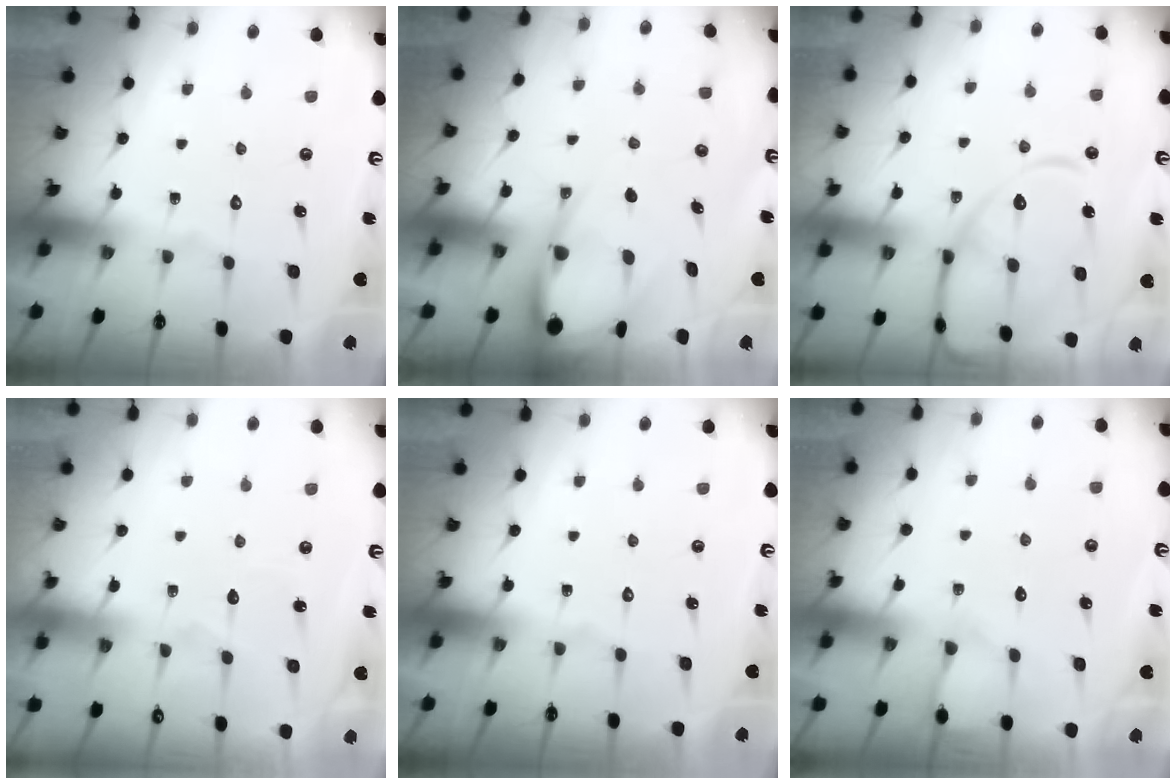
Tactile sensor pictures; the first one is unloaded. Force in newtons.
{"total": 7.8, "press": 7.7, "slide": 0.8}
{"total": 15.3, "press": 15.2, "slide": 1.5}
{"total": 2.8, "press": 2.8, "slide": 0.0}
{"total": 0.0}
{"total": 5.6, "press": 5.6, "slide": 0.7}